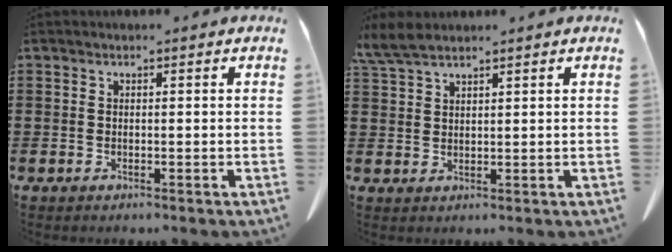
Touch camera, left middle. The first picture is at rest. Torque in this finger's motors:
{"motor_torque": [0.52, -0.34, 0.17, 0.10]}